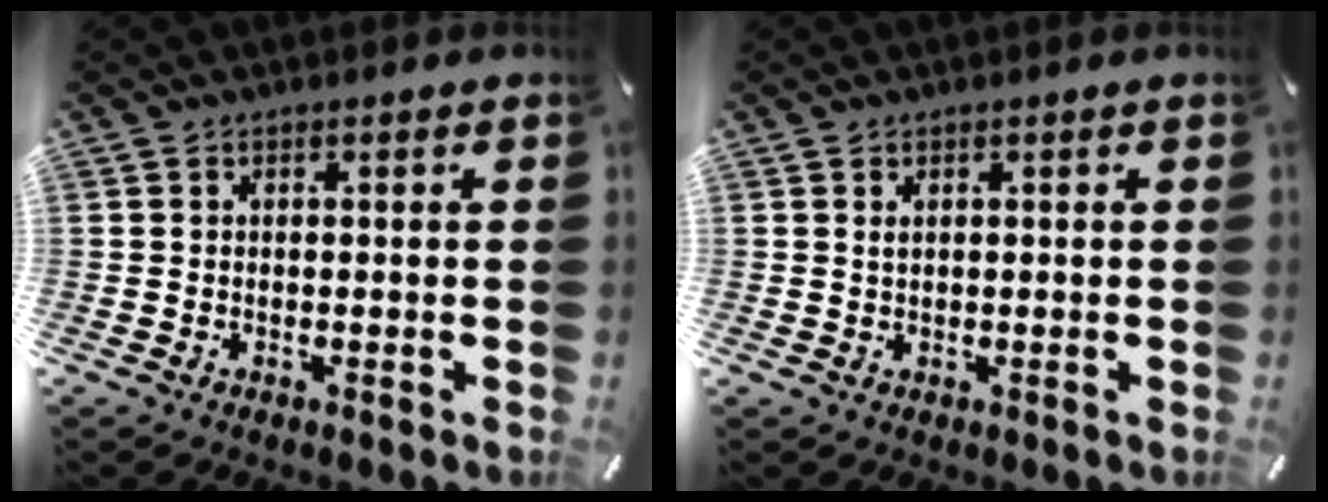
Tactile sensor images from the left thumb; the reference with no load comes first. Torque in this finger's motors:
{"motor_torque": [0.22, -0.28, 0.15, -0.18, -0.02]}